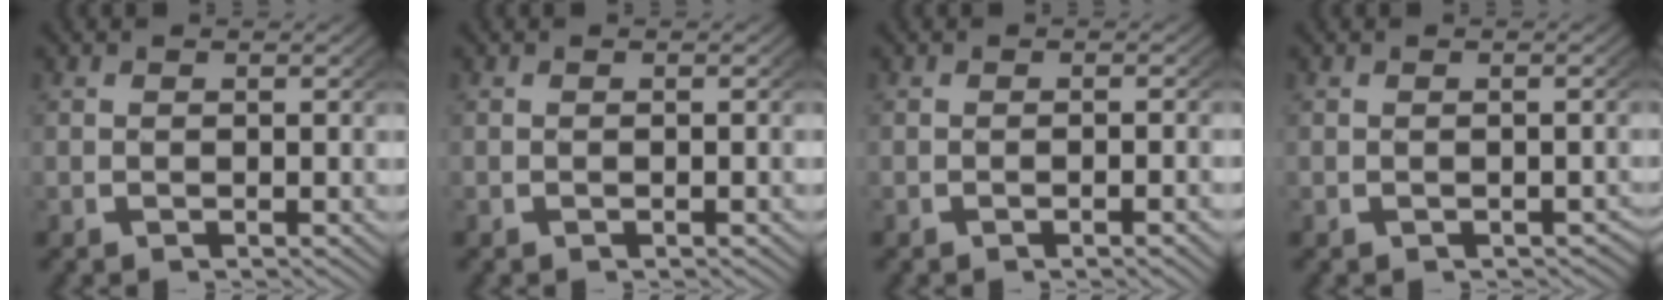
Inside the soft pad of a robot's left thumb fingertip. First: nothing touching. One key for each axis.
{"total": 0.0}
{"total": 1.1, "fx": -0.6, "fy": 0.1, "fz": 1.0, "tx": -0.014, "ty": 0.008, "tz": -0.013}
{"total": 1.0, "fx": -0.8, "fy": 0.5, "fz": 0.3, "tx": 0.001, "ty": -0.003, "tz": -0.011}